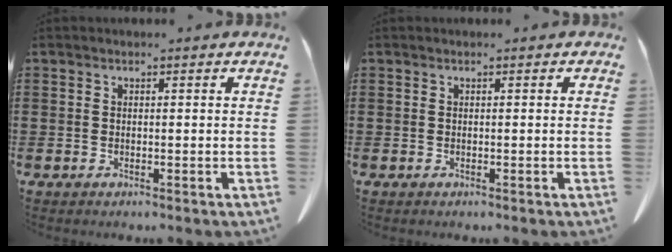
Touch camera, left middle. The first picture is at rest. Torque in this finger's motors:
{"motor_torque": [0.44, -0.50, 0.16, 0.02]}